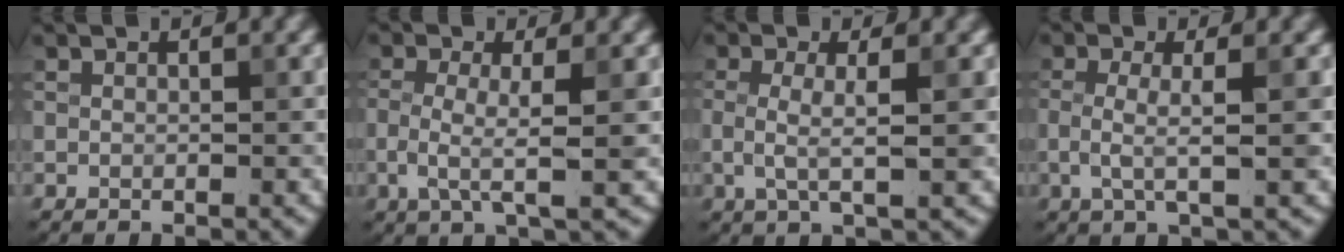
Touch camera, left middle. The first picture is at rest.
{"total": 3.6, "force": [-0.6, 0.8, 3.5], "torque": [-0.076, -0.008, -0.013]}
{"total": 3.0, "force": [-0.2, 0.5, 3.0], "torque": [-0.066, -0.003, -0.003]}
{"total": 2.9, "force": [-0.3, 0.5, 2.9], "torque": [-0.063, -0.004, -0.006]}